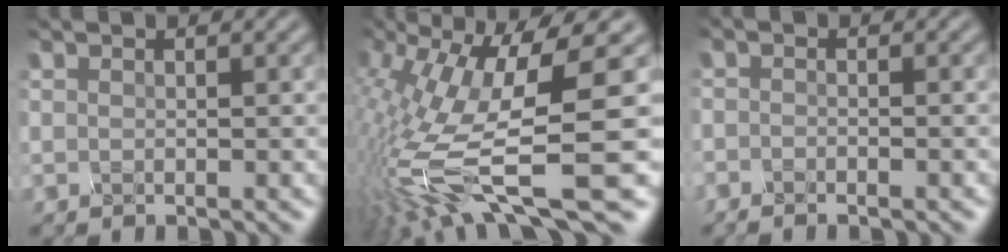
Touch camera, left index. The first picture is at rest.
{"total": 12.9, "force": [-3.2, 3.2, 12.1], "torque": [-0.278, -0.012, -0.013]}
{"total": 1.8, "force": [-1.8, 0.0, 0.1], "torque": [0.006, -0.004, -0.019]}